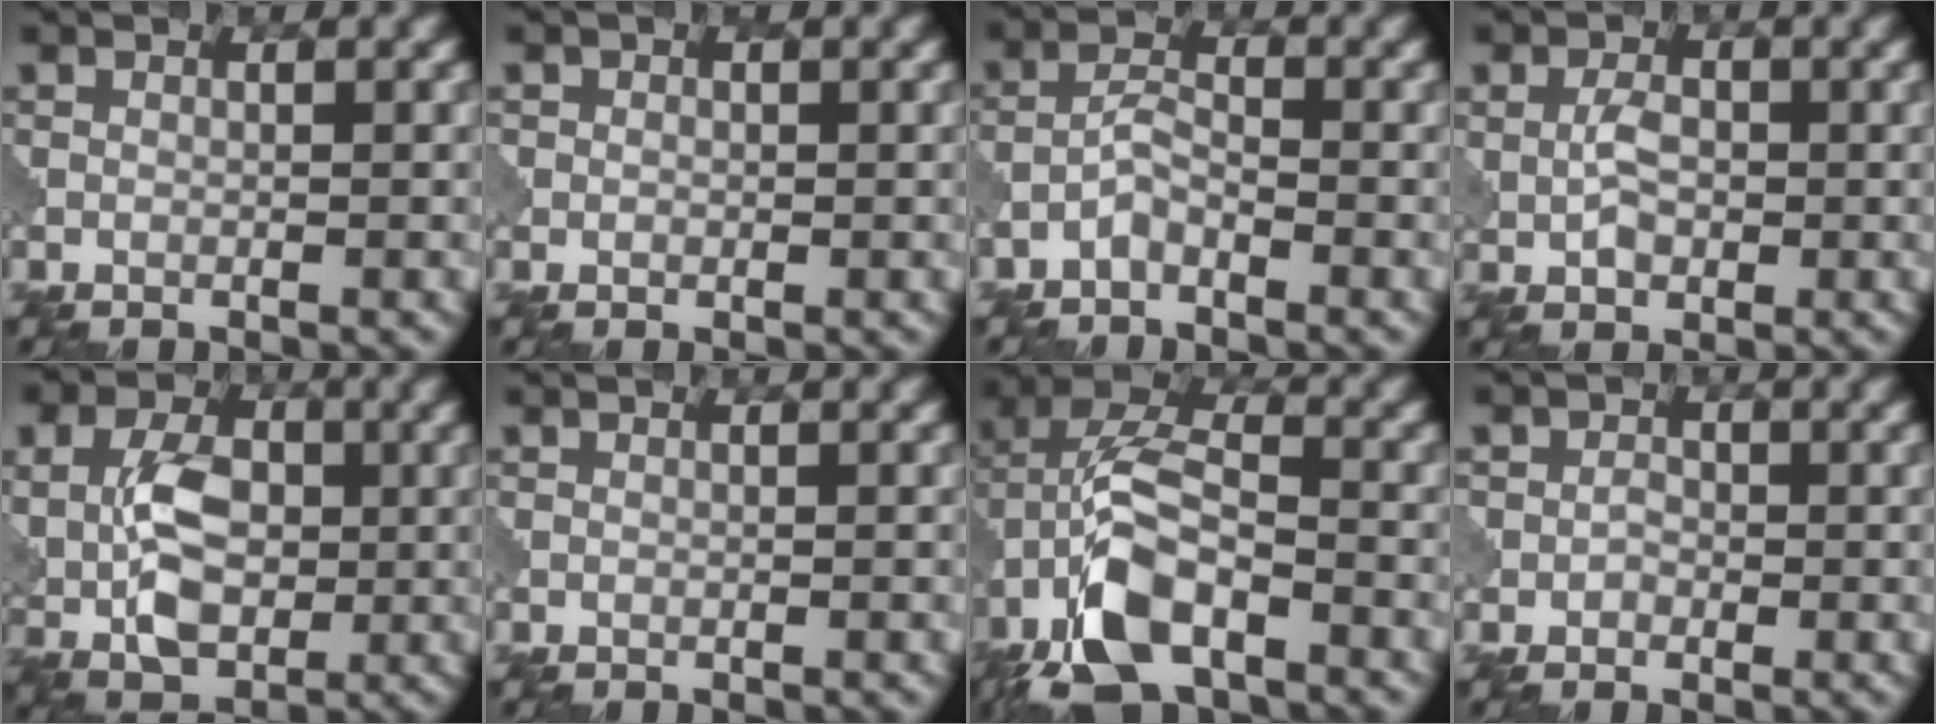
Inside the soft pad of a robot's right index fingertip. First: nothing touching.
{"total": 1.3, "force": [0.3, 1.2, 0.4], "torque": [-0.001, 0.001, -0.003]}
{"total": 2.0, "force": [-1.4, 0.6, 1.3], "torque": [-0.026, 0.009, -0.034]}
{"total": 2.8, "force": [0.1, 2.1, 1.9], "torque": [-0.037, 0.004, -0.004]}
{"total": 6.8, "force": [0.3, 4.7, 4.9], "torque": [-0.093, 0.004, 0.001]}
{"total": 0.0}
{"total": 9.1, "force": [-4.4, 4.0, 6.9], "torque": [-0.145, 0.013, -0.092]}
{"total": 1.6, "force": [-0.2, 1.5, 0.5], "torque": [0.009, 0.002, -0.013]}